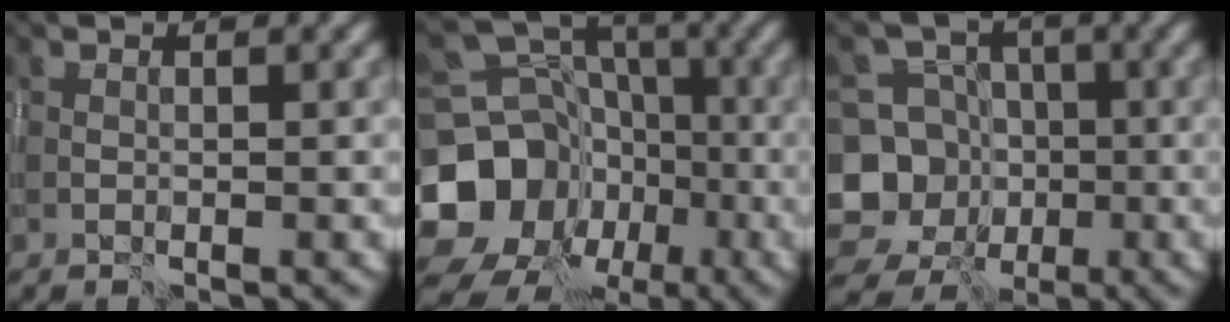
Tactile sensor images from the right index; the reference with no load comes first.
{"total": 11.9, "force": [-4.2, 10.4, 4.0], "torque": [-0.097, -0.003, -0.077]}
{"total": 8.2, "force": [-3.0, 7.4, 1.6], "torque": [-0.015, 0.011, -0.068]}